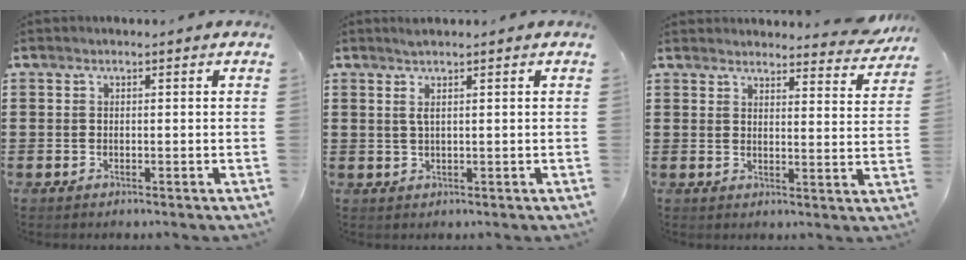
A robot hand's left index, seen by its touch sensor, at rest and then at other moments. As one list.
[{"total": 1.7, "force": [0.8, -0.1, 1.5], "torque": [-0.031, -0.001, 0.014]}, {"total": 3.8, "force": [3.7, 0.3, 0.8], "torque": [-0.014, -0.021, 0.065]}]